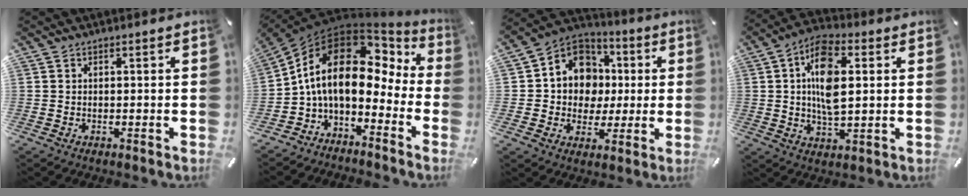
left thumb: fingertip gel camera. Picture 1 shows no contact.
{"total": 15.5, "force": [2.1, 9.0, 12.4], "torque": [-0.236, -0.021, 0.033]}
{"total": 11.5, "force": [1.1, 10.9, 3.6], "torque": [-0.071, -0.008, 0.025]}
{"total": 11.7, "force": [2.3, 5.8, 9.9], "torque": [-0.193, 0.003, 0.037]}